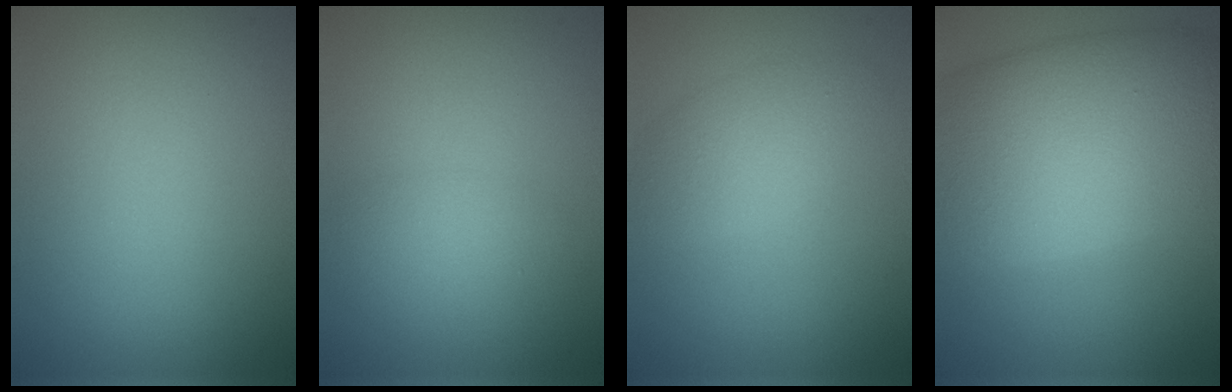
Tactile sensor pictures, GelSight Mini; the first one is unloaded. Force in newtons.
{"total": 1.8, "press": 1.8, "slide": 0.2}
{"total": 2.9, "press": 2.9, "slide": 0.2}
{"total": 13.7, "press": 13.7, "slide": 0.5}